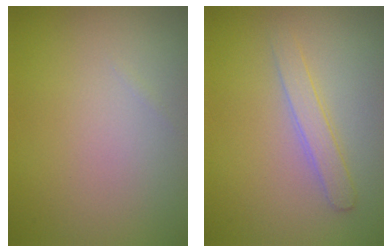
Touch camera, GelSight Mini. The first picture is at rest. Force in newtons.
{"total": 1.7, "press": 1.7, "slide": 0.1}